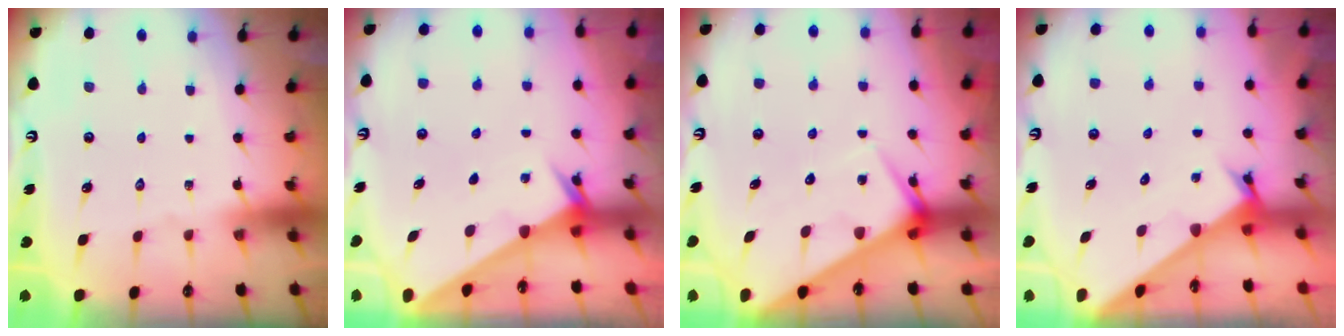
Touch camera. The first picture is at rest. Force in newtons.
{"total": 1.9, "press": 1.9, "slide": 0.2}
{"total": 5.8, "press": 5.7, "slide": 0.6}
{"total": 2.2, "press": 2.2, "slide": 0.1}